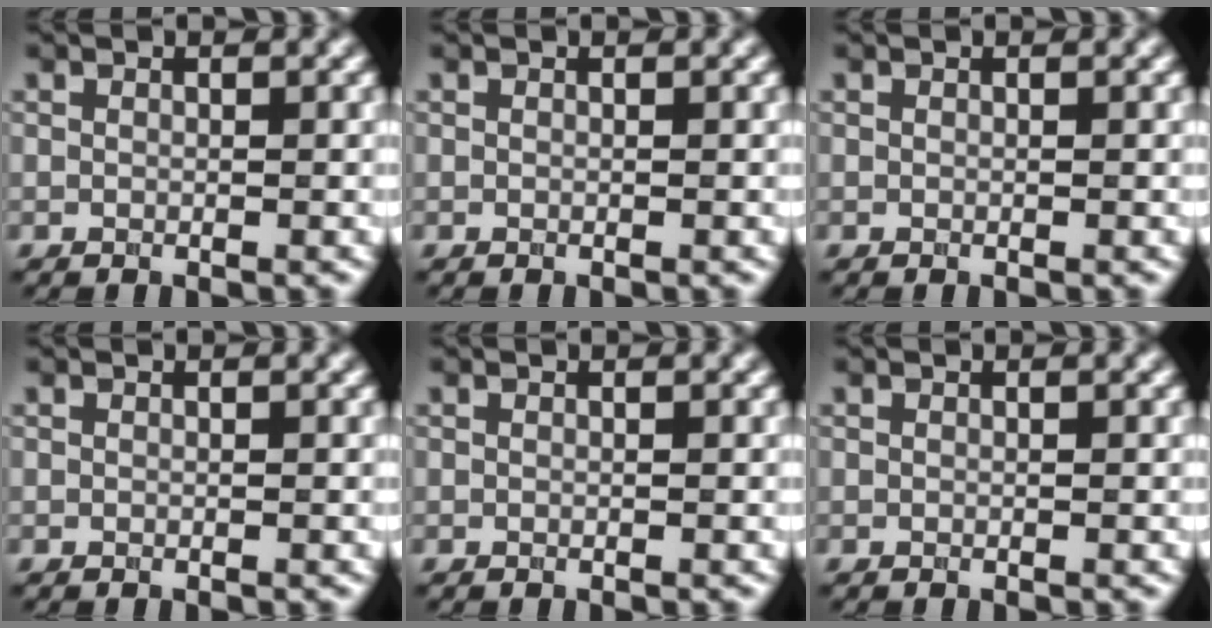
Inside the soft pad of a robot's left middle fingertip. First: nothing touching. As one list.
[{"total": 0.0}, {"total": 0.0}, {"total": 0.0}, {"total": 0.0}, {"total": 0.0}]